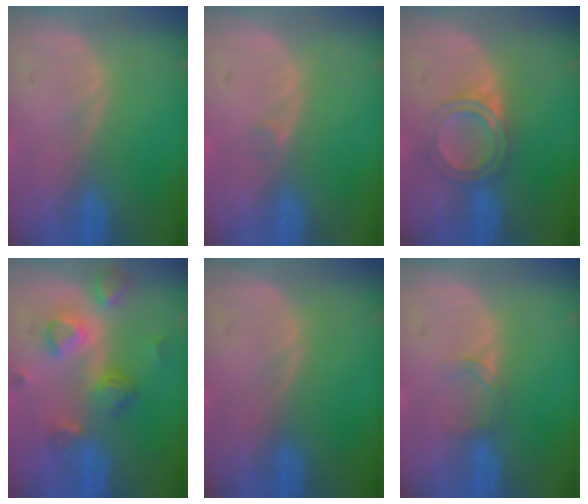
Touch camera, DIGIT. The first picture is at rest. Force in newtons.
{"total": 0.8, "press": 0.7, "slide": 0.4}
{"total": 4.8, "press": 4.5, "slide": 1.7}
{"total": 7.8, "press": 7.0, "slide": 3.6}
{"total": 0.0}
{"total": 1.9, "press": 1.9, "slide": 0.3}